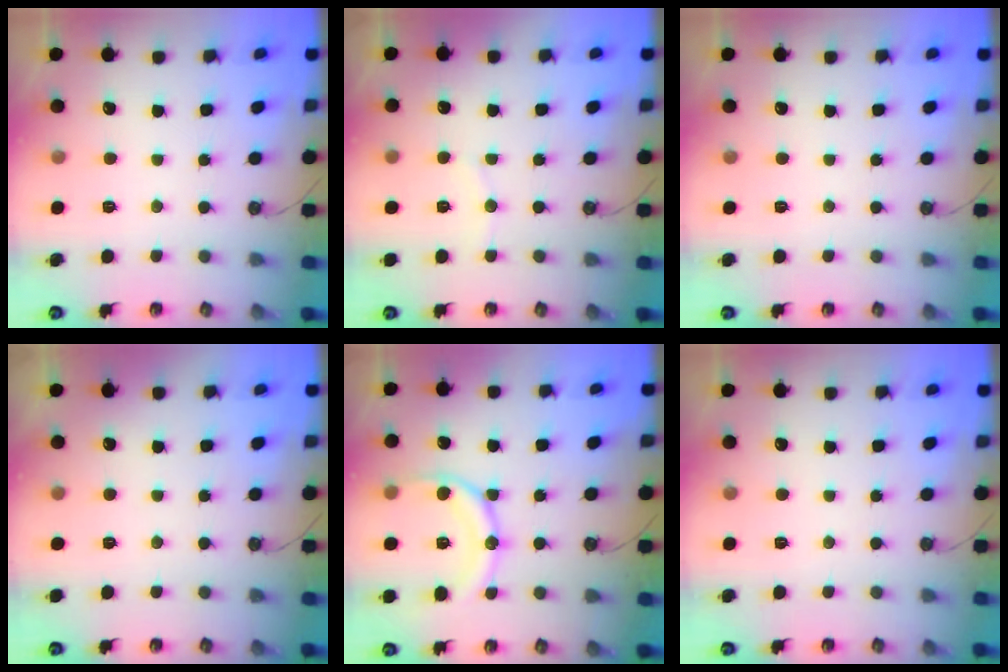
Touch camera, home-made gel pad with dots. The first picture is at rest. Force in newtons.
{"total": 3.7, "press": 3.6, "slide": 0.9}
{"total": 0.0}
{"total": 1.5, "press": 0.2, "slide": 1.5}
{"total": 13.4, "press": 13.3, "slide": 1.5}
{"total": 0.0}